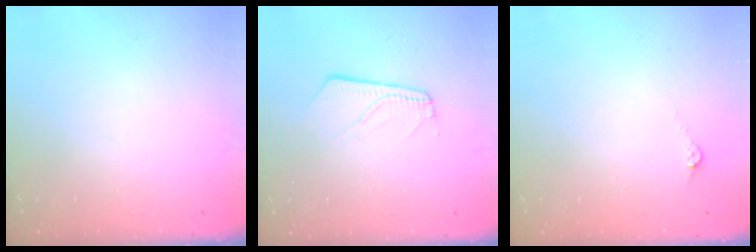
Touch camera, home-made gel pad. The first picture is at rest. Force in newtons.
{"total": 4.9, "press": 4.9, "slide": 0.7}
{"total": 4.8, "press": 4.8, "slide": 0.6}